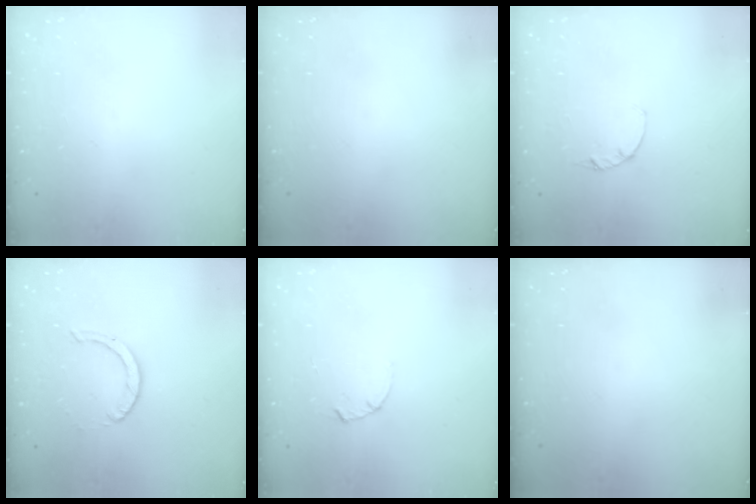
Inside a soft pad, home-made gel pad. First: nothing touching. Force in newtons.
{"total": 0.0}
{"total": 1.2, "press": 1.1, "slide": 0.3}
{"total": 2.0, "press": 2.0, "slide": 0.2}
{"total": 1.7, "press": 1.6, "slide": 0.3}
{"total": 0.0}